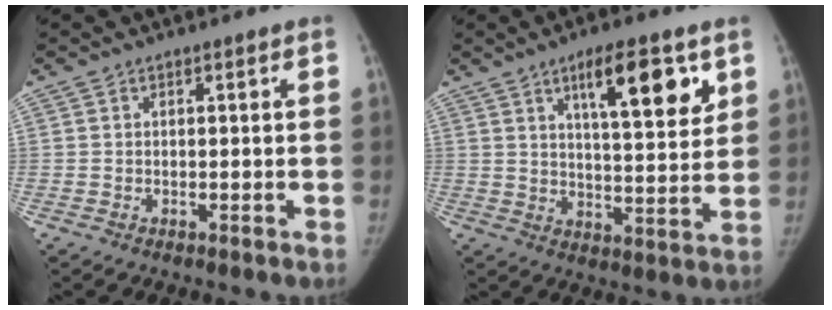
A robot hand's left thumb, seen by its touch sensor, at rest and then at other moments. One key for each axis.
{"total": 13.4, "fx": 6.6, "fy": 4.1, "fz": 10.9, "tx": -0.136, "ty": -0.032, "tz": 0.101}